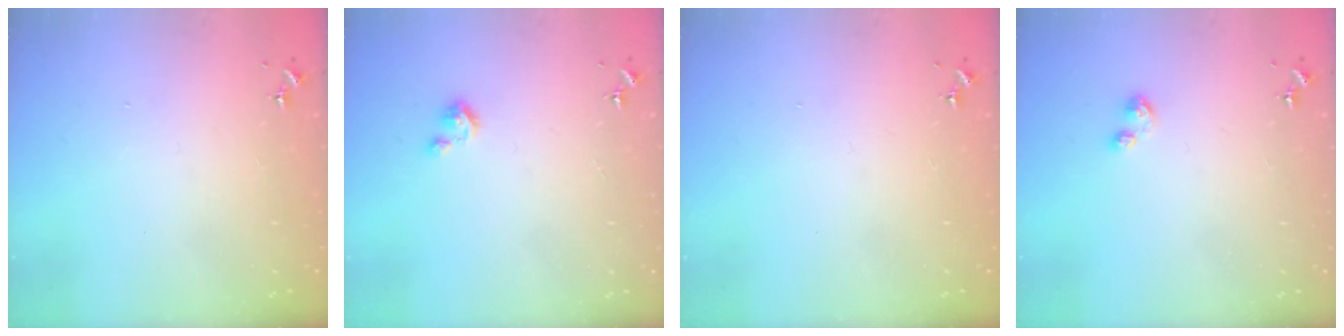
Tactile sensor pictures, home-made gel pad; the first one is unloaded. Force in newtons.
{"total": 2.5, "press": 2.5, "slide": 0.3}
{"total": 0.0}
{"total": 4.4, "press": 4.4, "slide": 0.5}